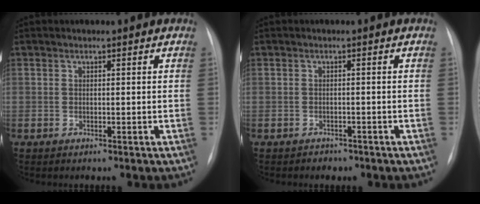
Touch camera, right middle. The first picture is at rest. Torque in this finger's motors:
{"motor_torque": [0.08, -0.12, -0.01, -0.01]}